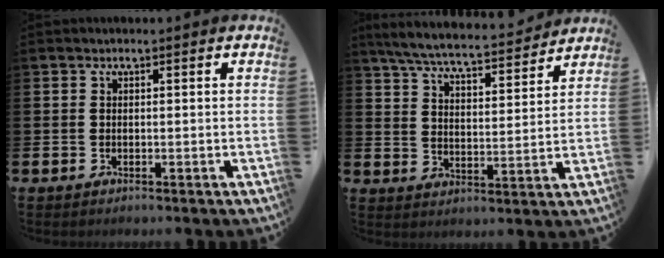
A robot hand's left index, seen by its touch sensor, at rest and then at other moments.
{"total": 6.9, "force": [6.5, 0.7, 2.1], "torque": [-0.069, -0.045, 0.112]}